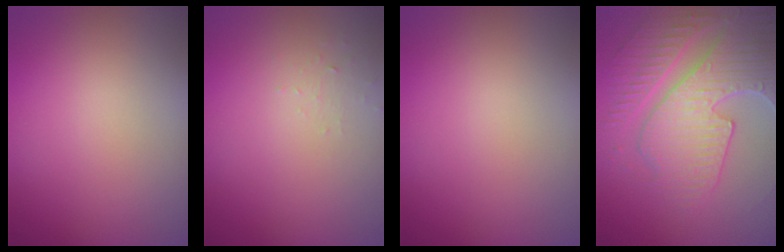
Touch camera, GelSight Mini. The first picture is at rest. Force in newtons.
{"total": 0.6, "press": 0.3, "slide": 0.6}
{"total": 0.0}
{"total": 8.2, "press": 6.1, "slide": 5.4}